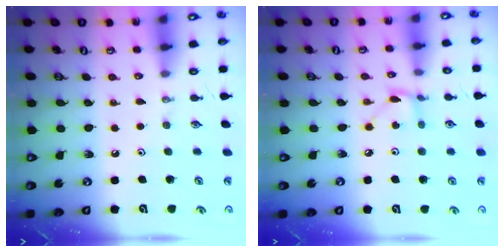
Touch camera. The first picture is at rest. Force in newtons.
{"total": 2.6, "press": 2.6, "slide": 0.1}